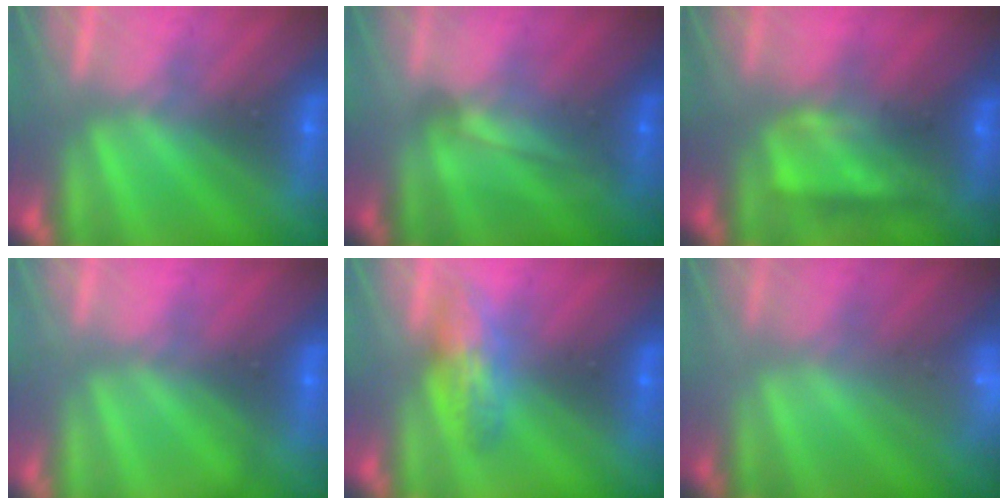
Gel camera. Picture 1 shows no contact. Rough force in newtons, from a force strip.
{"total": 1.6}
{"total": 7.2}
{"total": 2.1}
{"total": 2.6}
{"total": 2.3}